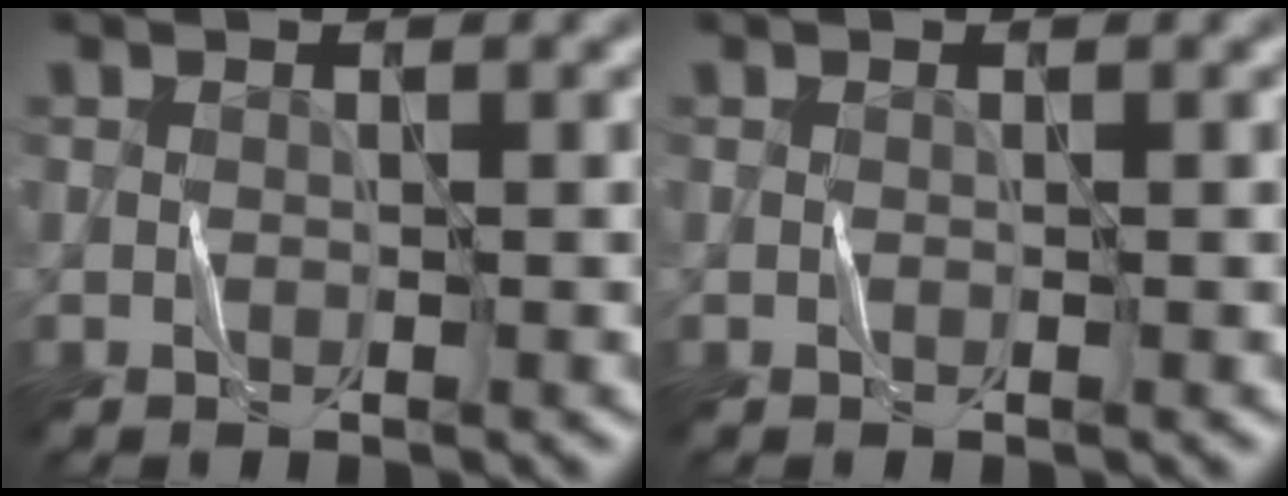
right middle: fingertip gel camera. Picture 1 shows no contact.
{"total": 0.0}